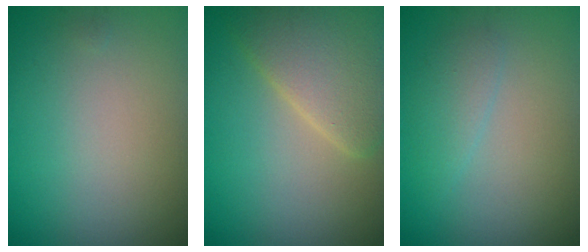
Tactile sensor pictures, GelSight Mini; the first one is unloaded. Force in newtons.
{"total": 5.1, "press": 5.1, "slide": 0.6}
{"total": 1.6, "press": 1.6, "slide": 0.0}